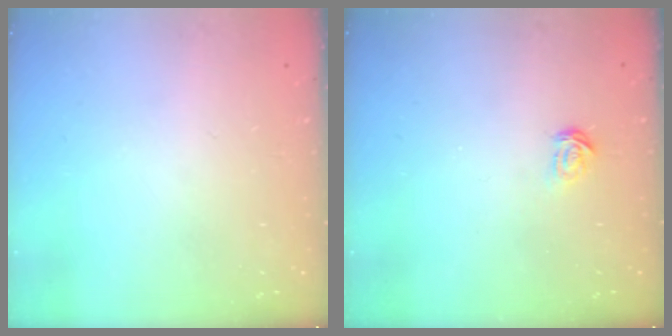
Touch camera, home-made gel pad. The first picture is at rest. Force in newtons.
{"total": 1.8, "press": 1.8, "slide": 0.2}